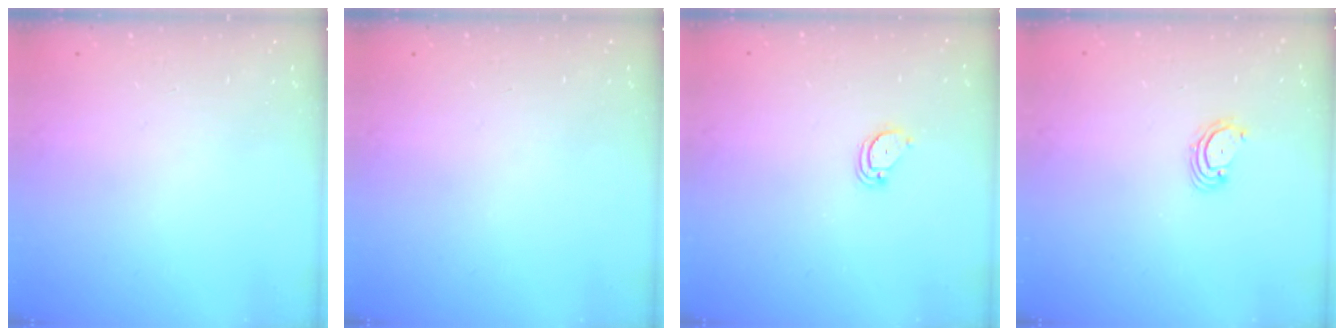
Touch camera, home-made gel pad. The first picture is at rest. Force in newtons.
{"total": 0.0}
{"total": 2.1, "press": 2.1, "slide": 0.1}
{"total": 2.7, "press": 2.7, "slide": 0.3}